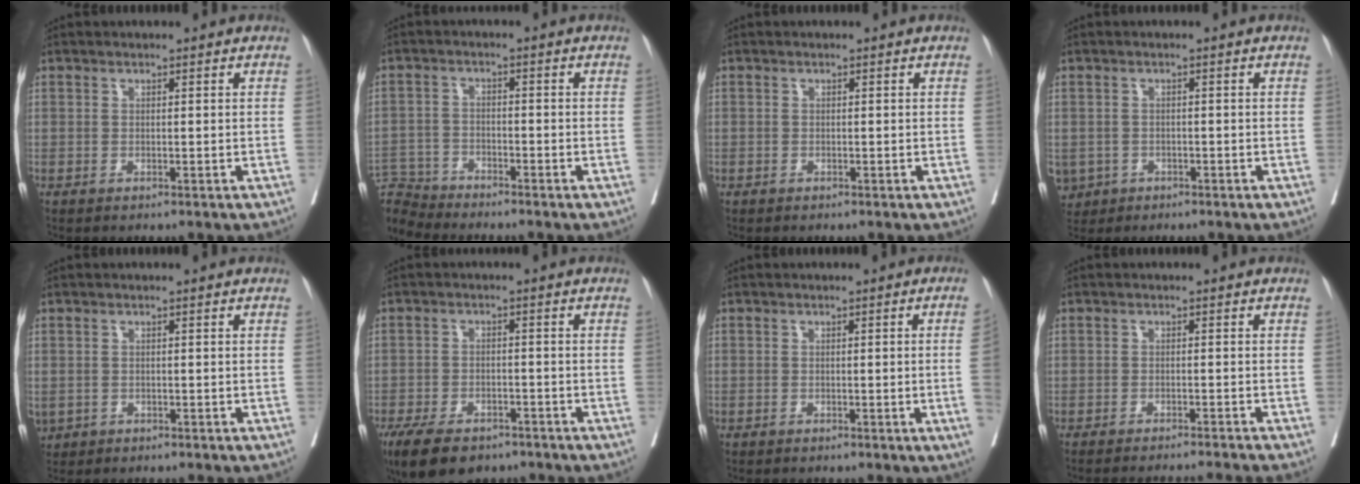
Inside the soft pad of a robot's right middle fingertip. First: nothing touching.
{"total": 6.1, "force": [-6.0, -0.2, -1.1], "torque": [0.019, 0.001, -0.117]}
{"total": 0.6, "force": [-0.3, 0.5, -0.1], "torque": [0.003, 0.007, -0.008]}
{"total": 6.3, "force": [-3.0, 5.3, 1.6], "torque": [-0.046, 0.000, -0.046]}
{"total": 2.7, "force": [-1.3, 2.2, 0.8], "torque": [-0.019, -0.002, -0.017]}
{"total": 10.2, "force": [-7.4, 4.5, 5.3], "torque": [-0.091, -0.008, -0.117]}
{"total": 2.4, "force": [-0.6, -0.7, 2.2], "torque": [-0.028, -0.001, -0.010]}
{"total": 9.6, "force": [-8.9, -1.5, 3.3], "torque": [-0.017, -0.019, -0.118]}